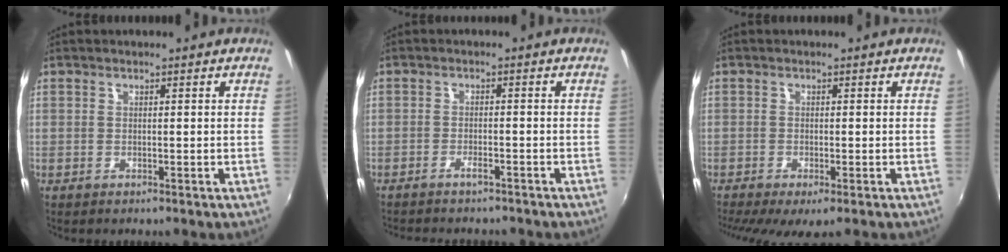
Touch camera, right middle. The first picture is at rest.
{"total": 3.7, "force": [-3.3, 0.8, 1.4], "torque": [-0.039, -0.003, -0.052]}
{"total": 5.8, "force": [-3.9, 1.1, 4.2], "torque": [-0.091, -0.029, -0.061]}